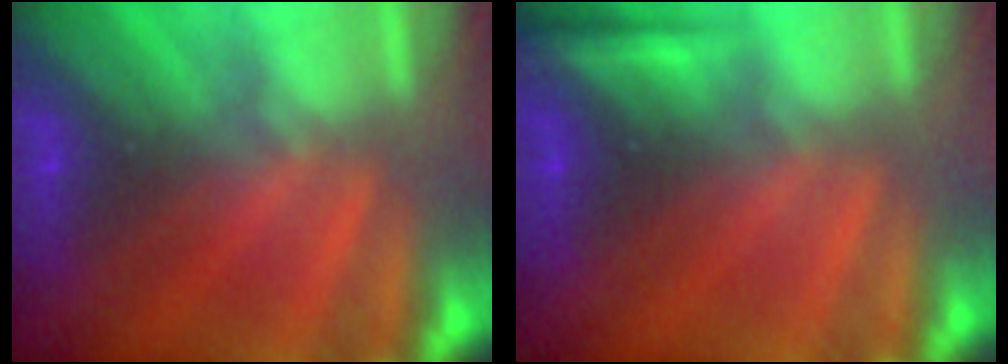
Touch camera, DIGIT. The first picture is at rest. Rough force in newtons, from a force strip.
{"total": 2.3}